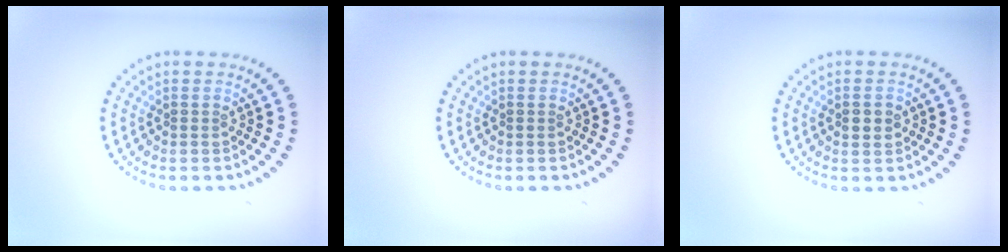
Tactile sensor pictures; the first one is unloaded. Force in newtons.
{"total": 0.0}
{"total": 1.5, "press": 1.5, "slide": 0.0}